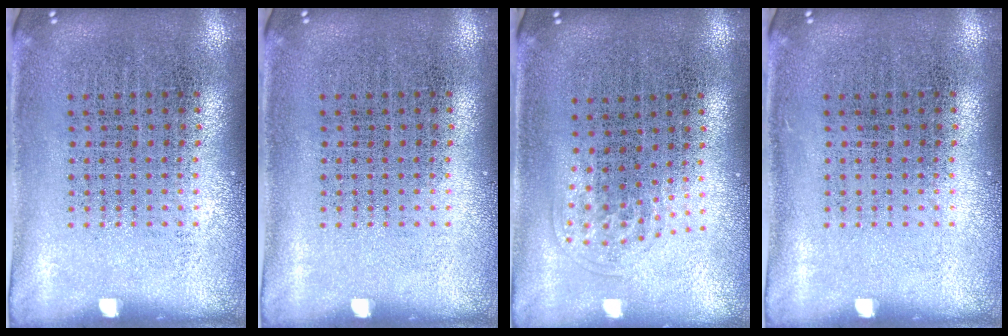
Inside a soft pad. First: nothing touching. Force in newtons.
{"total": 0.0}
{"total": 1.0, "press": 0.6, "slide": 0.8}
{"total": 0.0}